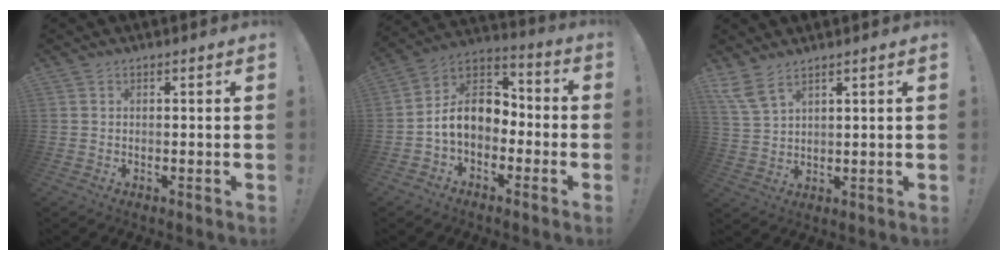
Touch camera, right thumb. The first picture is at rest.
{"total": 12.9, "force": [-0.7, 9.9, 8.2], "torque": [-0.130, 0.010, -0.007]}
{"total": 6.1, "force": [4.6, 2.0, 3.4], "torque": [-0.066, -0.020, 0.090]}